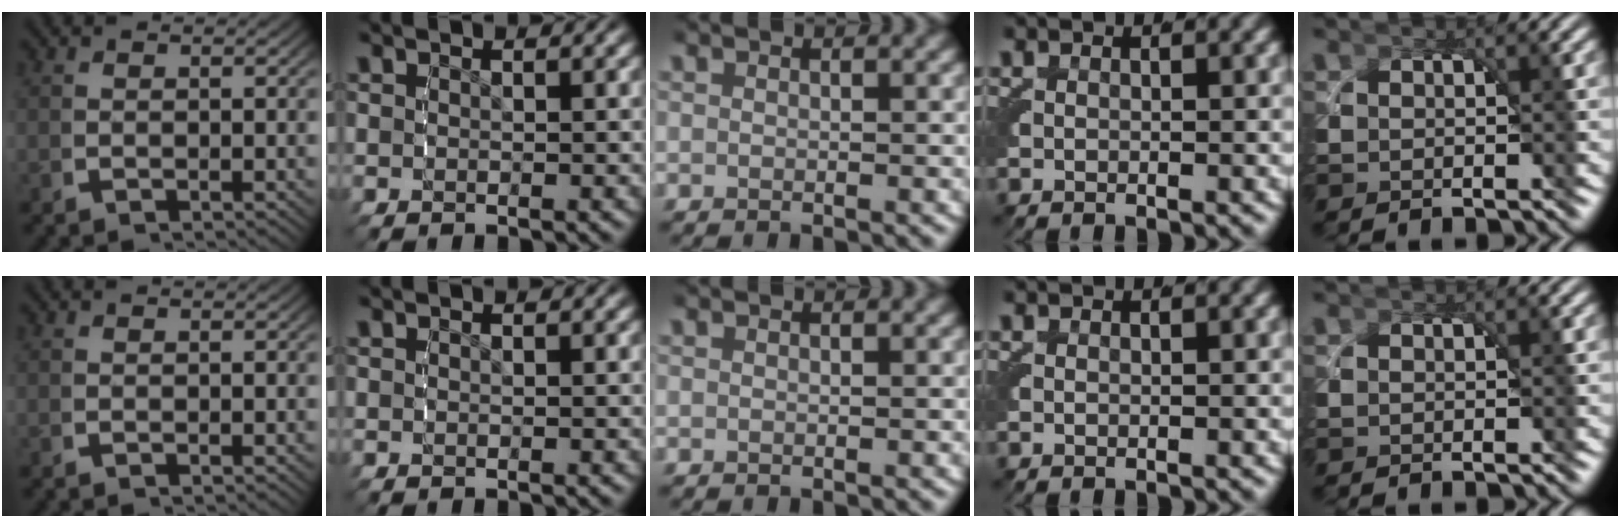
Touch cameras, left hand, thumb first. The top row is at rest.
{}